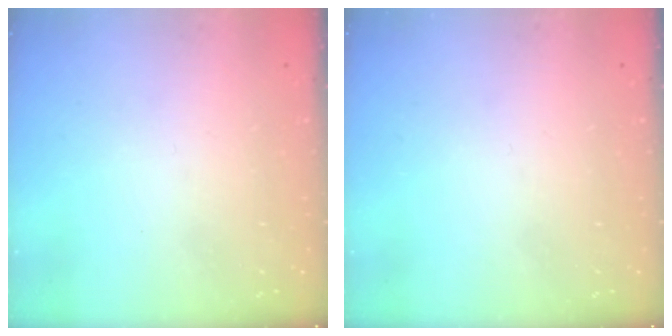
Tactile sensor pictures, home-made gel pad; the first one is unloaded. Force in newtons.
{"total": 0.0}